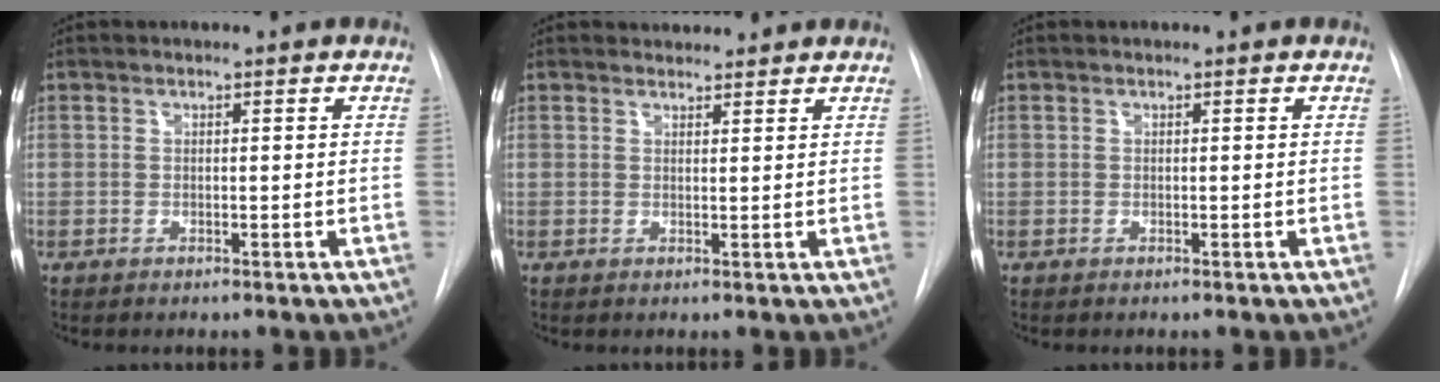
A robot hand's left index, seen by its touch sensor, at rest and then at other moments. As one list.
[{"total": 3.4, "force": [3.3, 0.9, 0.1], "torque": [-0.003, 0.019, 0.046]}, {"total": 0.0}]